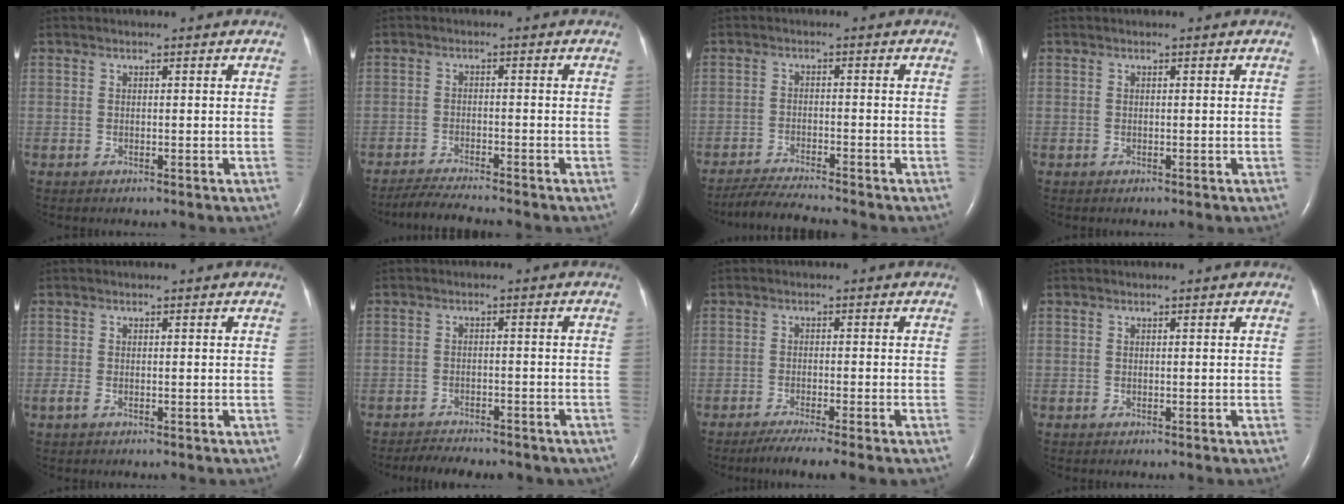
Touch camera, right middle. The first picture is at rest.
{"total": 5.7, "force": [-5.3, -0.3, 2.0], "torque": [-0.038, -0.021, -0.091]}
{"total": 6.3, "force": [-5.9, -0.7, 2.0], "torque": [-0.036, -0.020, -0.103]}
{"total": 0.0}
{"total": 1.2, "force": [-0.5, 0.5, 0.9], "torque": [-0.028, -0.004, -0.009]}
{"total": 9.7, "force": [-8.4, 2.8, 4.0], "torque": [-0.063, 0.003, -0.105]}
{"total": 6.0, "force": [-4.6, -0.7, 3.8], "torque": [-0.054, -0.015, -0.074]}
{"total": 0.0}